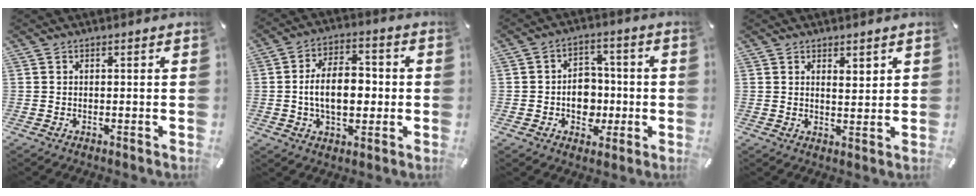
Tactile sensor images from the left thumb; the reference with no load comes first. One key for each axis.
{"total": 11.9, "fx": -0.8, "fy": 7.7, "fz": 9.1, "tx": -0.155, "ty": 0.010, "tz": -0.017}
{"total": 8.2, "fx": -1.8, "fy": 7.2, "fz": 3.5, "tx": -0.044, "ty": 0.018, "tz": -0.028}
{"total": 2.9, "fx": 2.2, "fy": 1.5, "fz": 1.1, "tx": -0.008, "ty": -0.011, "tz": 0.038}